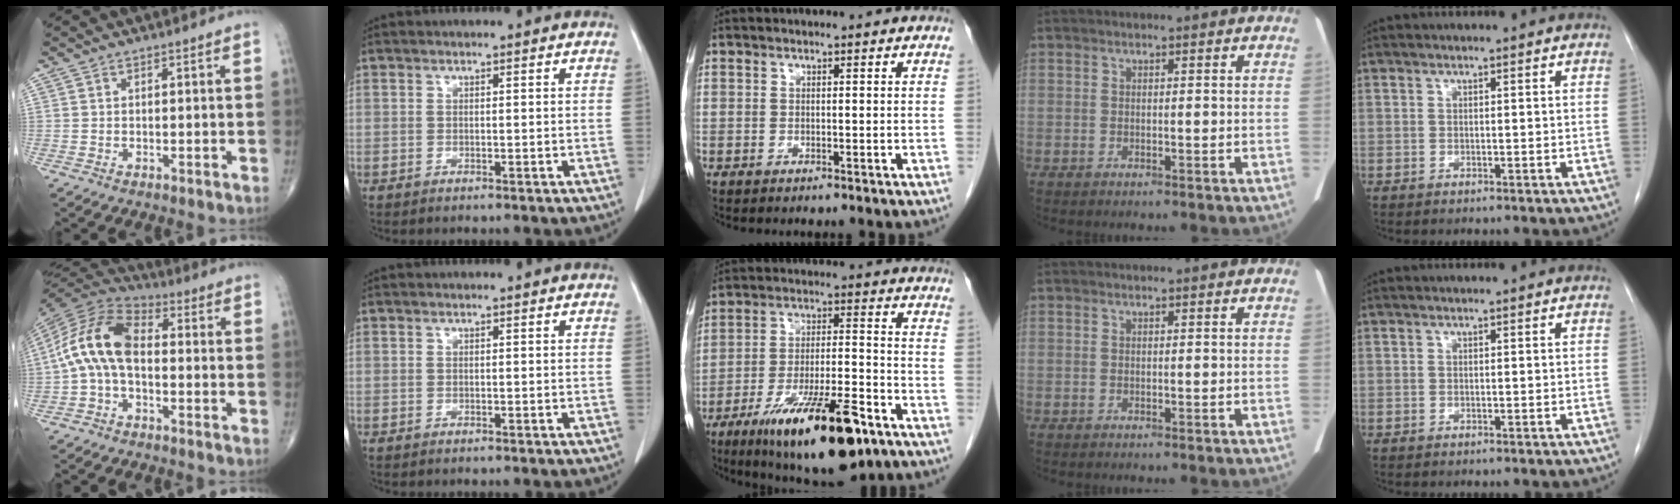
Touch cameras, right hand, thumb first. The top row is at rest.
{"thumb": {"total": 12.8, "force": [-0.7, 7.3, 10.5], "torque": [-0.204, 0.036, -0.028]}, "middle": {"total": 18.2, "force": [-11.0, 3.7, 14.0], "torque": [-0.212, -0.021, -0.179]}}